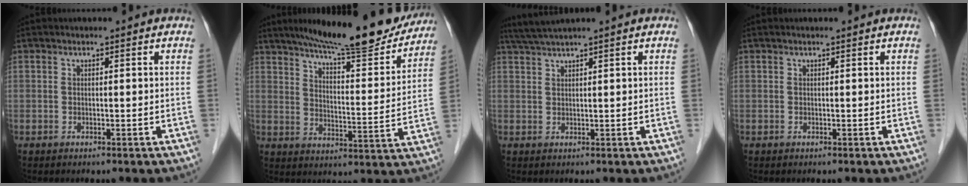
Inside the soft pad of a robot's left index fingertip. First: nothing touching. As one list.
[{"total": 19.2, "force": [16.7, 2.3, 9.2], "torque": [-0.135, -0.020, 0.230]}, {"total": 3.1, "force": [2.6, -1.1, 1.3], "torque": [-0.035, 0.011, 0.059]}, {"total": 0.0}]